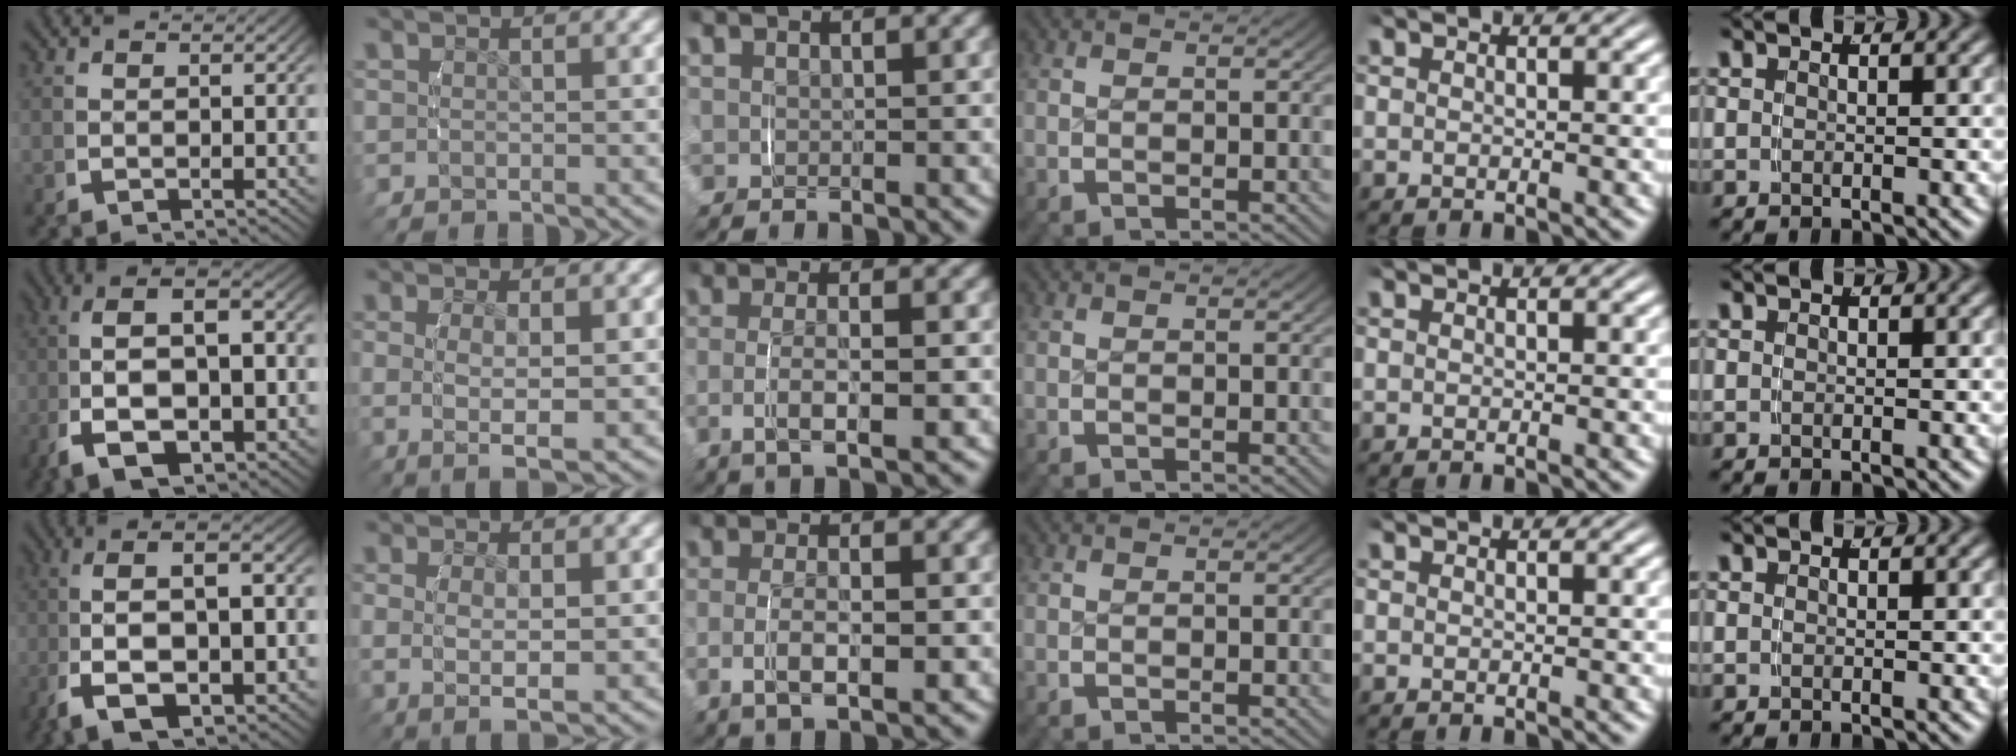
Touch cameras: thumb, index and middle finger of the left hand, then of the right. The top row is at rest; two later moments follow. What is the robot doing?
{"motion": "lift_and_place", "object": "scarf"}